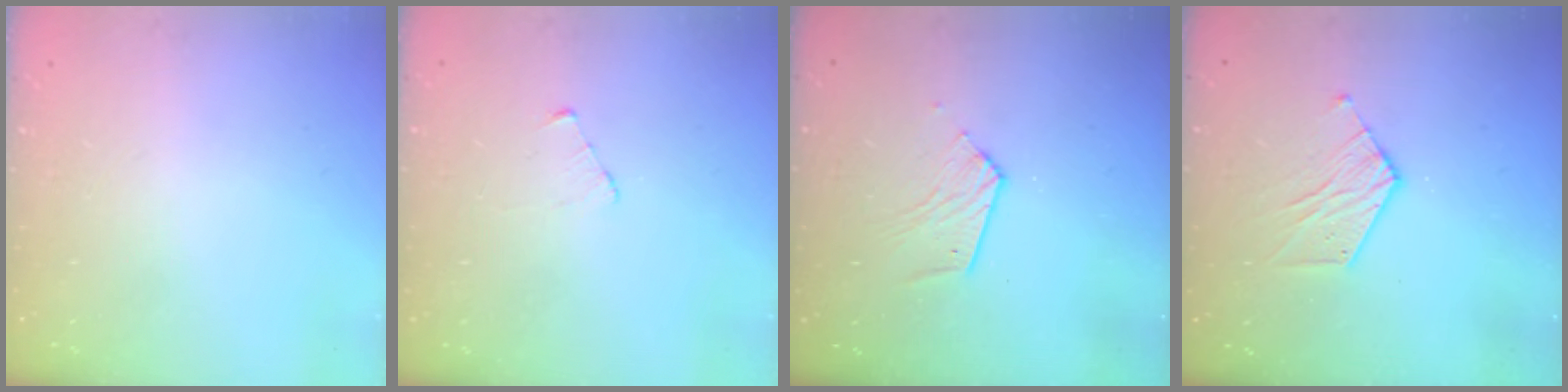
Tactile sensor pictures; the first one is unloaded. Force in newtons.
{"total": 2.5, "press": 2.5, "slide": 0.3}
{"total": 7.0, "press": 7.0, "slide": 0.5}
{"total": 7.3, "press": 7.3, "slide": 0.2}